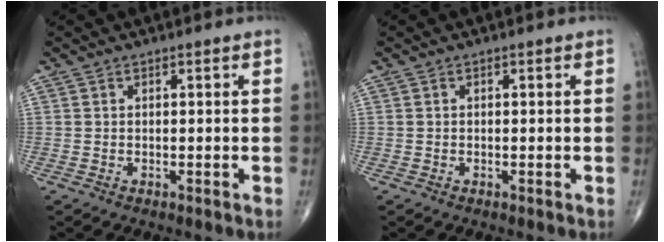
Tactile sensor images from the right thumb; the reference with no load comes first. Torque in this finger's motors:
{"motor_torque": [-0.03, -0.21, 0.05, 0.20, 0.02]}